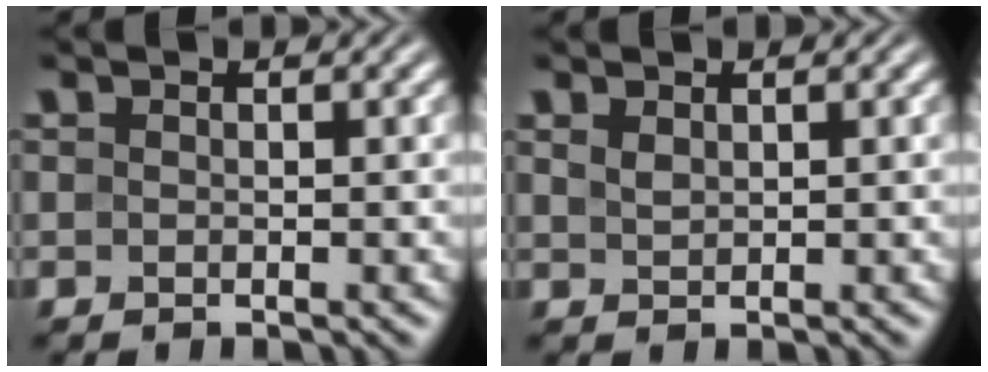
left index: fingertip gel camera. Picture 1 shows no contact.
{"total": 1.0, "force": [0.7, 0.5, 0.5], "torque": [-0.016, 0.001, 0.018]}